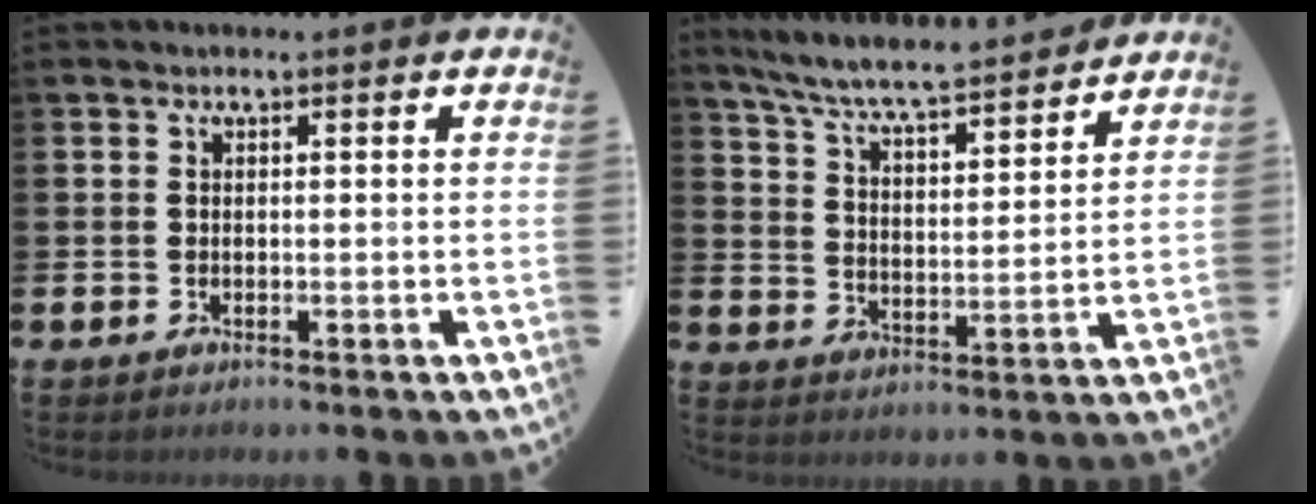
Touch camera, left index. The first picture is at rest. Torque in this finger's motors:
{"motor_torque": [0.99, -1.15, 0.59, 0.21]}